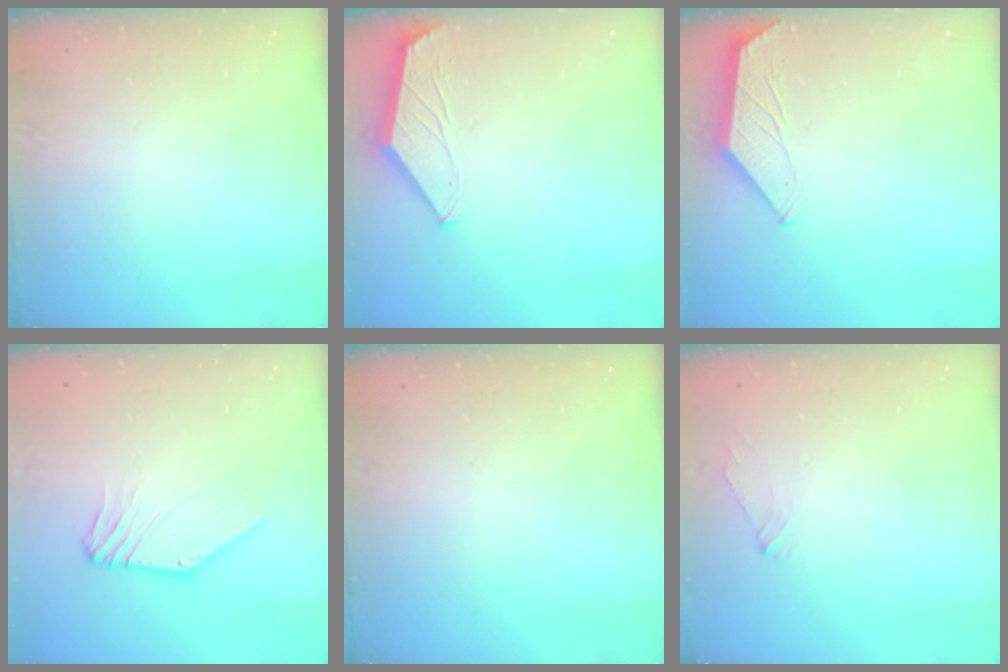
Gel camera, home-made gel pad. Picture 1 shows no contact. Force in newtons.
{"total": 1.7, "press": 1.6, "slide": 0.3}
{"total": 1.1, "press": 1.0, "slide": 0.3}
{"total": 0.6, "press": 0.4, "slide": 0.4}
{"total": 0.0}
{"total": 2.7, "press": 2.6, "slide": 0.5}